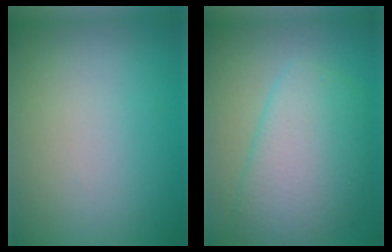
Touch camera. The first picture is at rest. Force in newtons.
{"total": 6.7, "press": 6.7, "slide": 0.1}